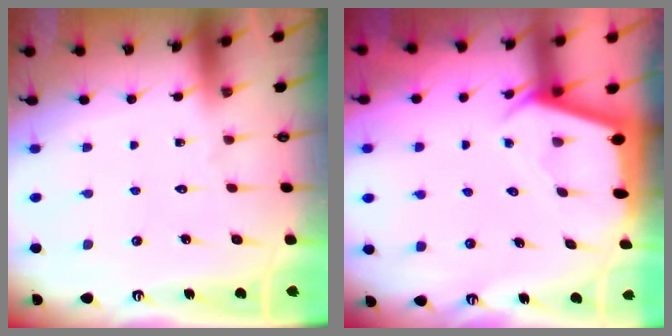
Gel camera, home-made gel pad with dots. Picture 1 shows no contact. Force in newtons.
{"total": 2.3, "press": 2.3, "slide": 0.3}